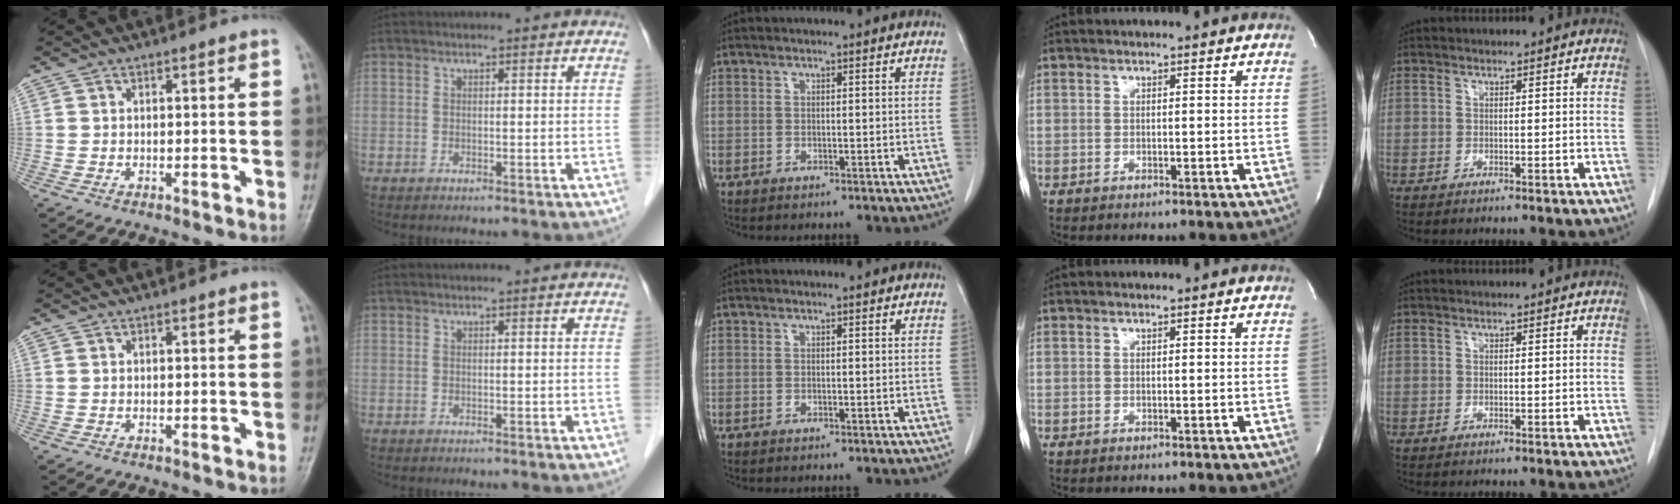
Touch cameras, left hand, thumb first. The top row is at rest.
{}